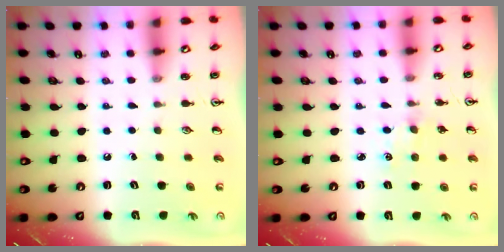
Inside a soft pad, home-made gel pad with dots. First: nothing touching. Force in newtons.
{"total": 1.2, "press": 1.2, "slide": 0.2}